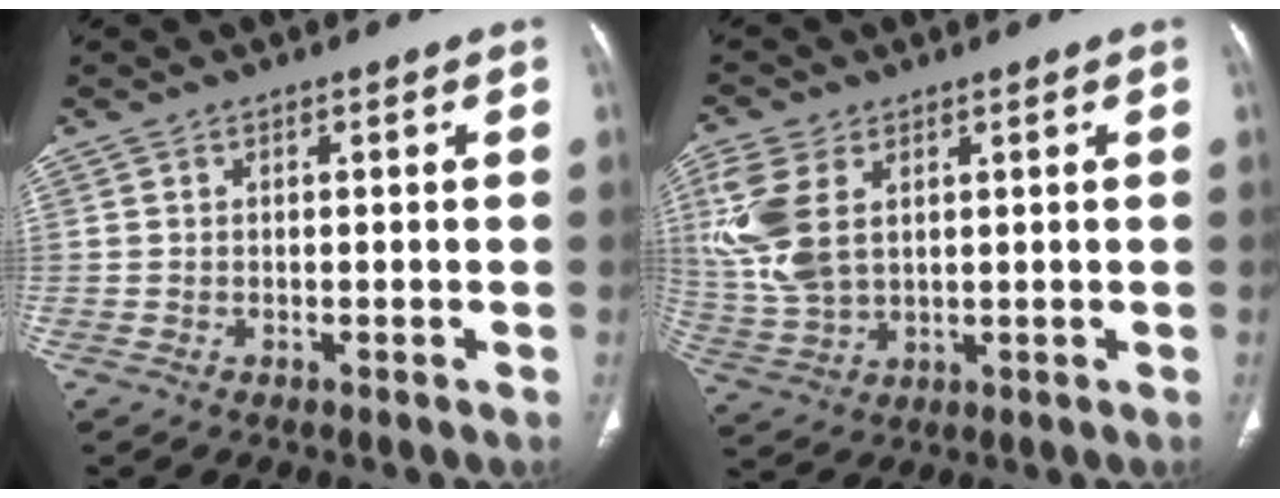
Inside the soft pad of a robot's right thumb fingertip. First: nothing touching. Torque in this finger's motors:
{"motor_torque": [0.42, 0.78, 0.30, 0.36, 0.25]}